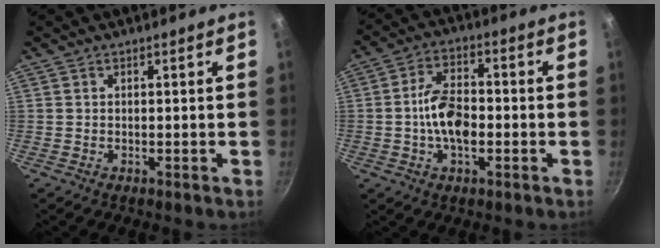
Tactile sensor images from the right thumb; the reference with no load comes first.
{"total": 9.3, "force": [-1.4, 5.2, 7.6], "torque": [-0.128, 0.025, -0.034]}